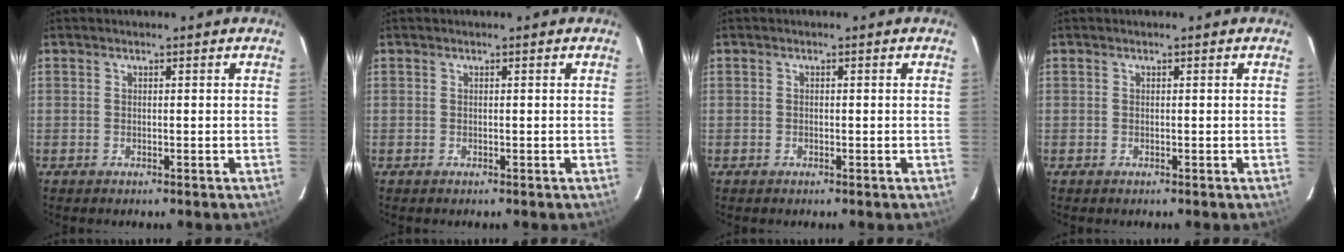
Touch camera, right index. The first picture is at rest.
{"total": 0.0}
{"total": 0.0}
{"total": 0.0}